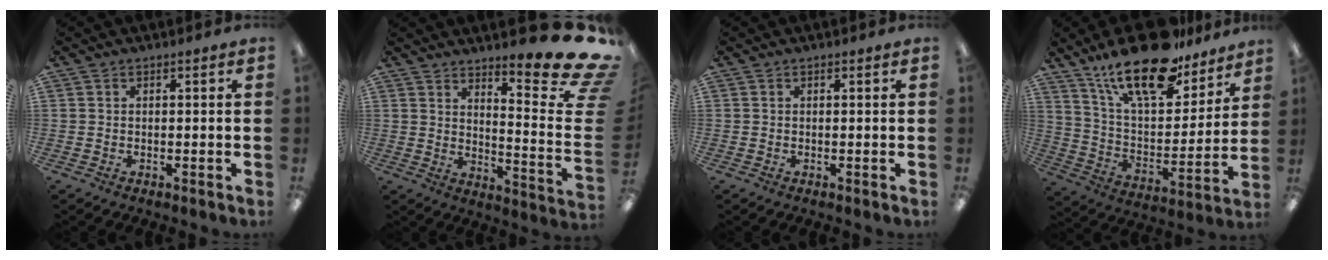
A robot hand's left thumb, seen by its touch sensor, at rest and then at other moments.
{"total": 14.7, "force": [11.4, 1.9, 9.0], "torque": [-0.118, -0.111, 0.182]}
{"total": 0.0}
{"total": 22.7, "force": [16.6, 8.6, 13.0], "torque": [-0.211, -0.098, 0.286]}